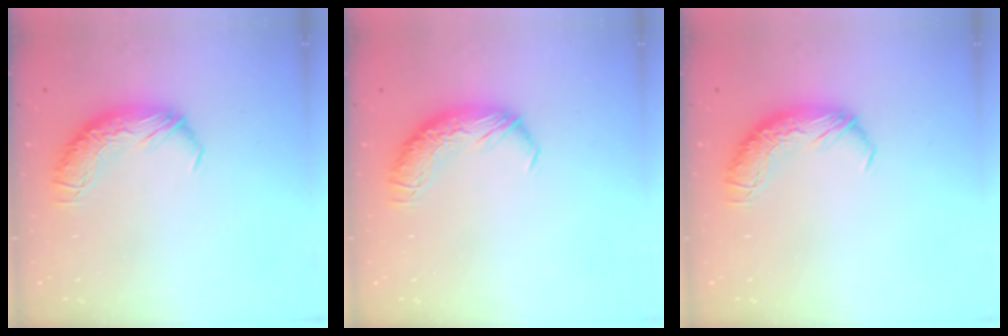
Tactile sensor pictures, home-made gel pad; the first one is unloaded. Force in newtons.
{"total": 0.0}
{"total": 0.0}